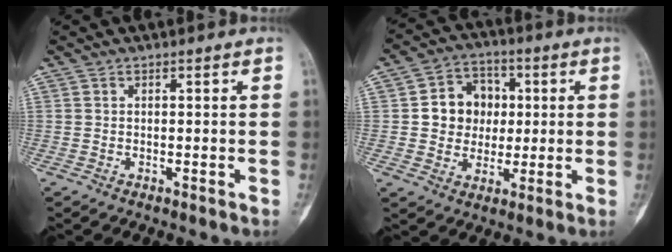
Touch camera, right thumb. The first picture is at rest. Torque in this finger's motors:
{"motor_torque": [0.64, 0.54, 0.86, 0.23, -0.04]}